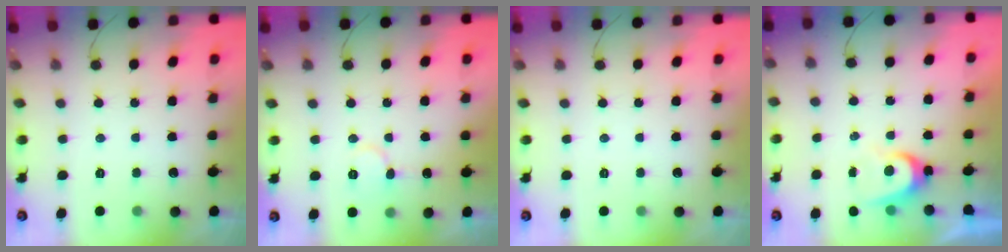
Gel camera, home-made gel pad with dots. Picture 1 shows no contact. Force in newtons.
{"total": 6.4, "press": 6.4, "slide": 0.6}
{"total": 0.0}
{"total": 5.5, "press": 5.5, "slide": 0.6}